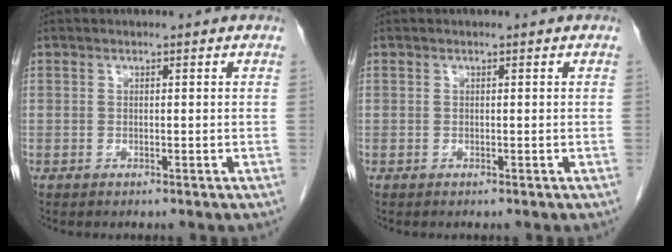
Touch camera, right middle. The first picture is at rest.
{"total": 0.0}